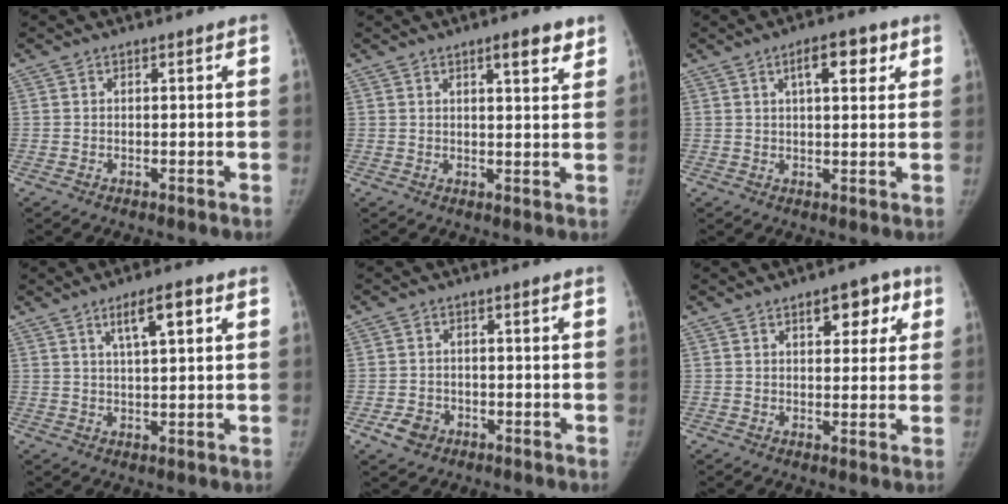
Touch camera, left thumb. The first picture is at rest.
{"total": 4.9, "force": [3.2, 1.2, 3.5], "torque": [-0.039, -0.018, 0.043]}
{"total": 6.7, "force": [3.0, 2.7, 5.4], "torque": [-0.063, -0.004, 0.041]}
{"total": 6.1, "force": [2.7, 1.5, 5.2], "torque": [-0.082, -0.003, 0.046]}
{"total": 3.9, "force": [-2.0, 3.0, 1.4], "torque": [-0.019, 0.014, -0.029]}
{"total": 7.2, "force": [3.3, 3.9, 5.0], "torque": [-0.028, -0.006, 0.037]}